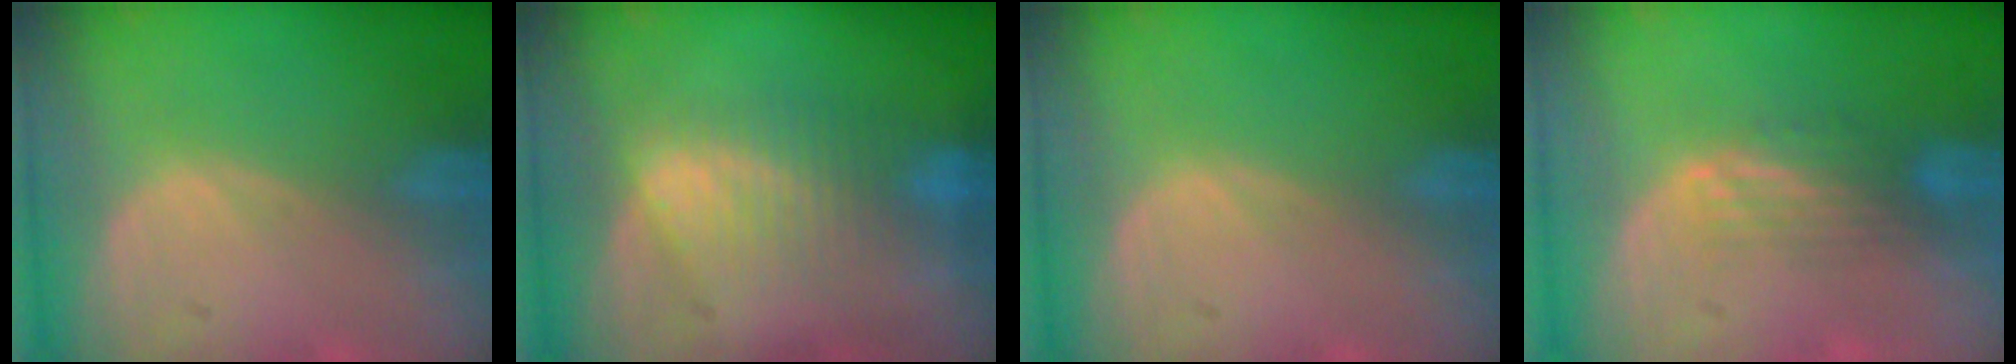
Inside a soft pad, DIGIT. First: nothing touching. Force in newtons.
{"total": 6.6, "press": 6.5, "slide": 0.9}
{"total": 0.0}
{"total": 3.4, "press": 2.9, "slide": 1.8}